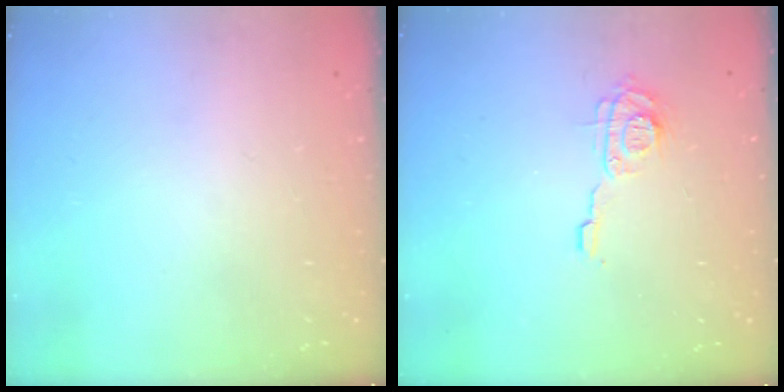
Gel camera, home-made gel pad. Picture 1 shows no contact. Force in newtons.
{"total": 8.3, "press": 8.2, "slide": 0.6}